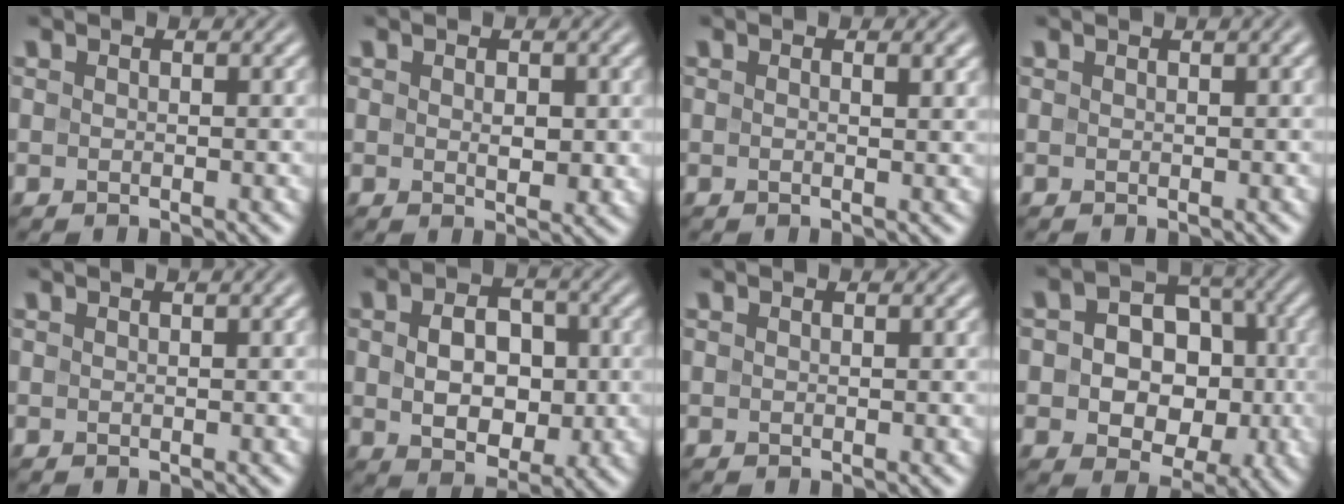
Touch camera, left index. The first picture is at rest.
{"total": 1.8, "force": [0.0, 1.0, 1.4], "torque": [-0.027, -0.005, 0.003]}
{"total": 1.5, "force": [0.3, 0.4, 1.4], "torque": [-0.018, -0.001, -0.001]}
{"total": 1.8, "force": [0.9, 0.6, 1.5], "torque": [-0.017, 0.002, 0.004]}
{"total": 1.5, "force": [0.8, 0.5, 1.2], "torque": [-0.016, 0.002, 0.003]}
{"total": 5.9, "force": [-0.2, 4.1, 4.3], "torque": [-0.073, -0.003, 0.000]}
{"total": 0.0}
{"total": 8.5, "force": [-1.0, 6.7, 5.1], "torque": [-0.054, 0.001, -0.026]}